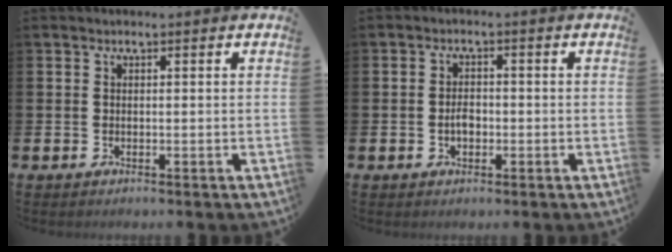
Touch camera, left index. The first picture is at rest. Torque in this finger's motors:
{"motor_torque": [0.42, 0.38, 0.11, 0.07]}